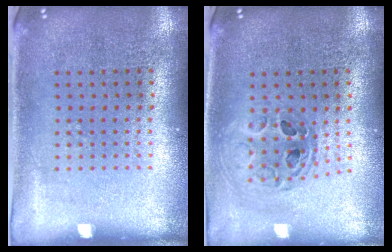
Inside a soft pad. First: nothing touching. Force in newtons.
{"total": 0.7, "press": 0.7, "slide": 0.1}